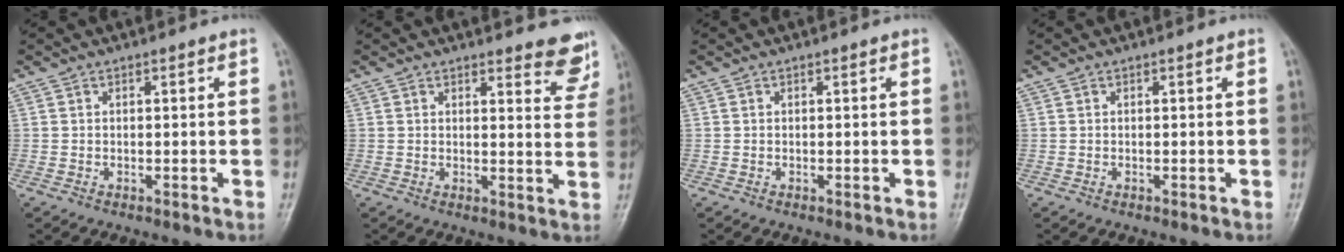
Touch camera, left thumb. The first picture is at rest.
{"total": 7.4, "force": [6.7, 2.1, 2.4], "torque": [0.007, -0.045, 0.056]}
{"total": 0.0}
{"total": 0.0}